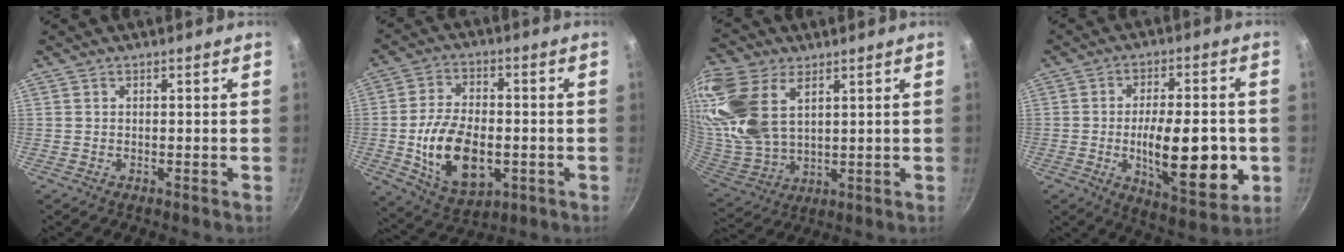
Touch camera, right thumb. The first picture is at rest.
{"total": 15.3, "force": [-2.7, 9.1, 12.0], "torque": [-0.202, 0.007, -0.036]}
{"total": 20.8, "force": [8.6, 12.6, 14.1], "torque": [-0.306, -0.010, 0.182]}
{"total": 18.1, "force": [-2.9, 7.4, 16.3], "torque": [-0.220, -0.006, -0.038]}